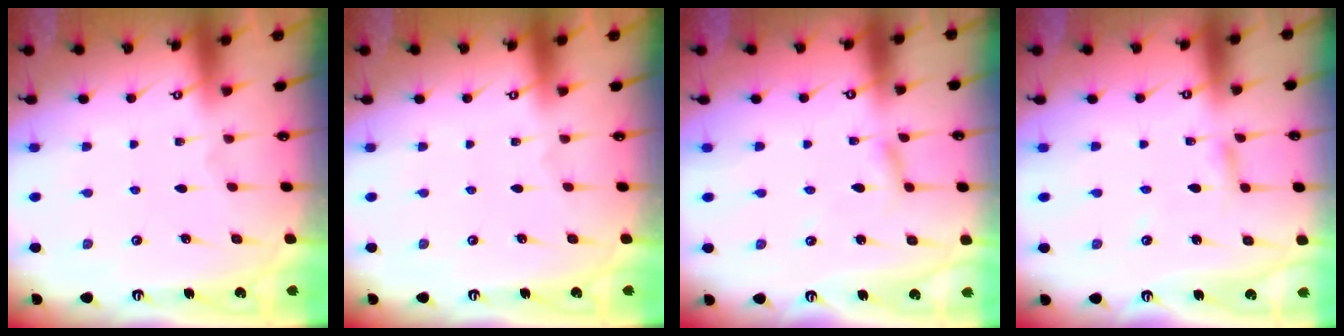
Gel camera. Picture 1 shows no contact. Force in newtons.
{"total": 0.0}
{"total": 2.2, "press": 2.2, "slide": 0.2}
{"total": 2.9, "press": 2.9, "slide": 0.1}